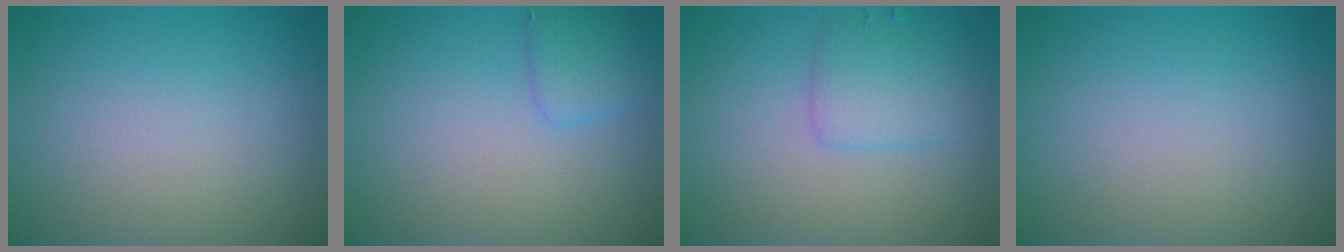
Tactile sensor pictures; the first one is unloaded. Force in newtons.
{"total": 1.7, "press": 1.7, "slide": 0.1}
{"total": 2.6, "press": 2.6, "slide": 0.0}
{"total": 0.0}